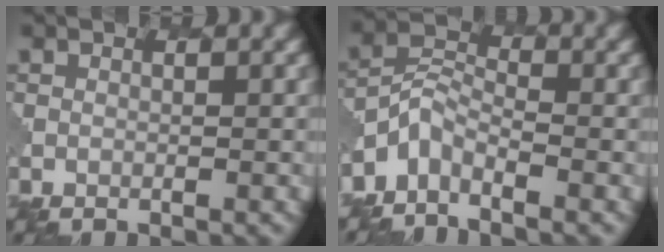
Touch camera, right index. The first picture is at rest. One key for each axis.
{"total": 2.8, "fx": -2.4, "fy": 1.2, "fz": 0.8, "tx": -0.017, "ty": 0.001, "tz": -0.062}